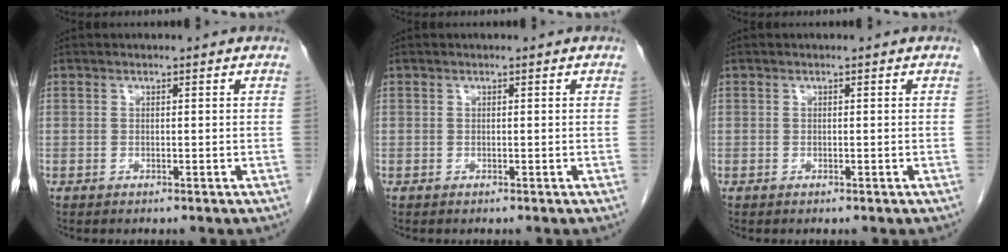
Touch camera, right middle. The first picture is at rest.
{"total": 0.0}
{"total": 0.0}